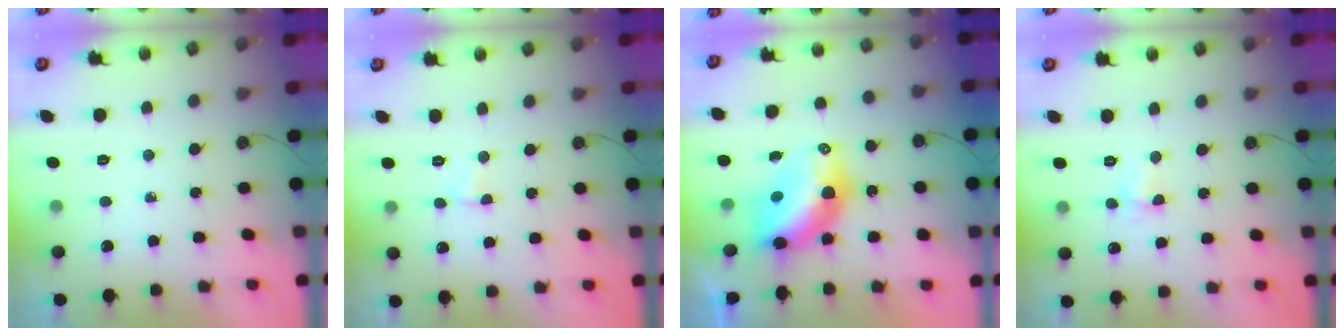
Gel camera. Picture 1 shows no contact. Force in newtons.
{"total": 2.4, "press": 2.4, "slide": 0.5}
{"total": 10.0, "press": 9.9, "slide": 0.9}
{"total": 2.9, "press": 2.7, "slide": 1.0}